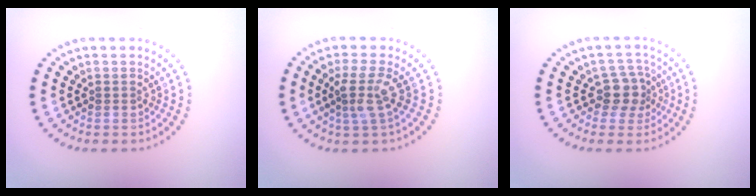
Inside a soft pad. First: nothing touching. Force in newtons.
{"total": 2.8, "press": 2.1, "slide": 1.8}
{"total": 2.7, "press": 2.2, "slide": 1.6}